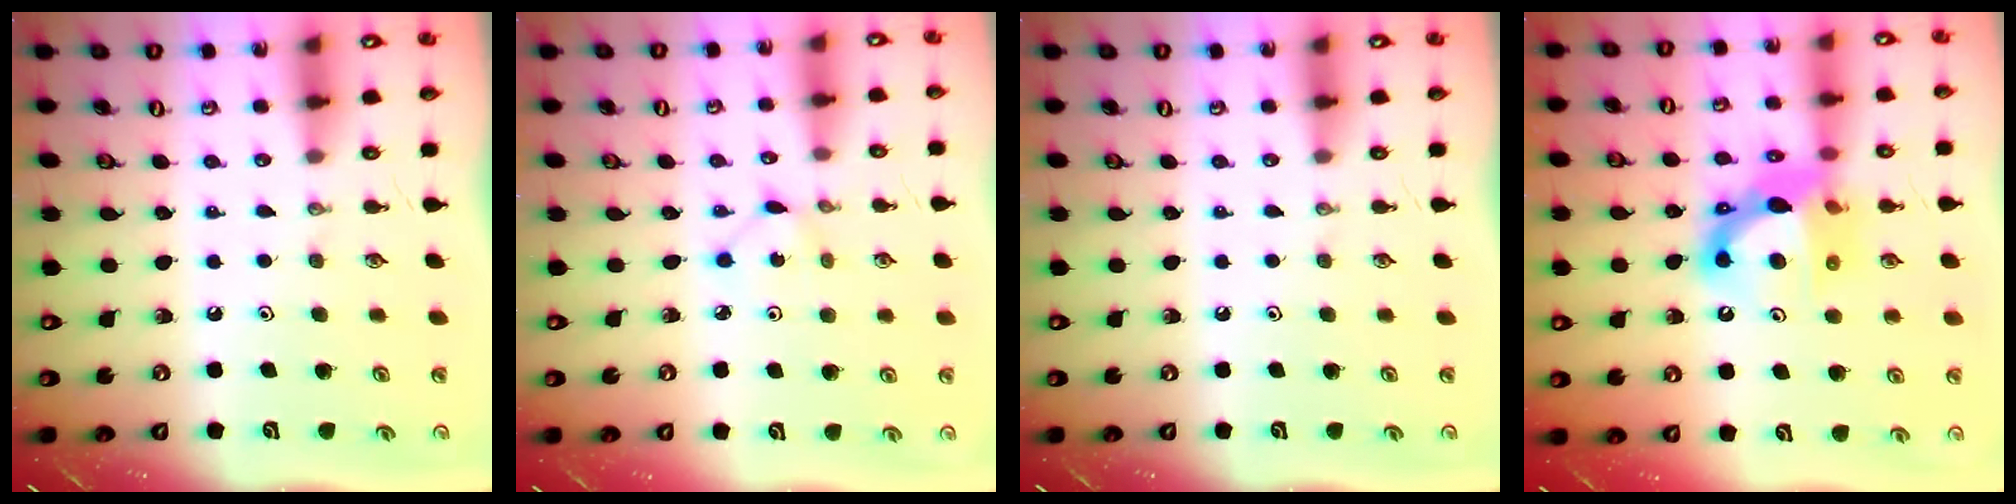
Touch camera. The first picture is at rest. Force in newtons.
{"total": 1.0, "press": 1.0, "slide": 0.1}
{"total": 0.0}
{"total": 12.8, "press": 12.8, "slide": 1.3}